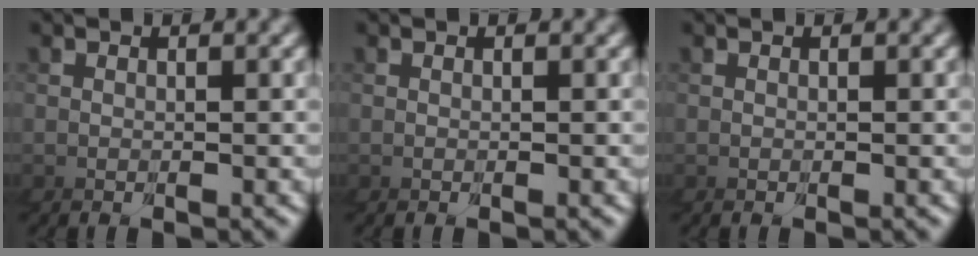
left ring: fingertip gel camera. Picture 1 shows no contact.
{"total": 0.0}
{"total": 0.0}